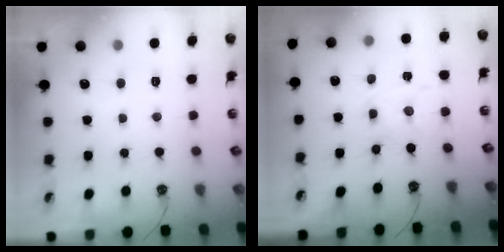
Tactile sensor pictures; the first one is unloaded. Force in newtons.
{"total": 1.5, "press": 1.5, "slide": 0.3}